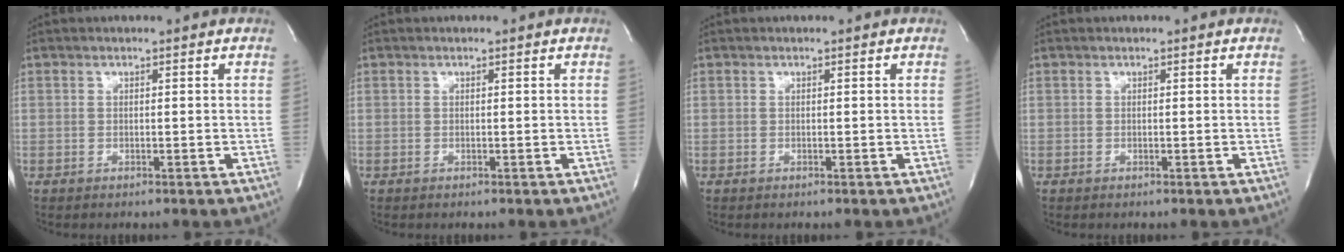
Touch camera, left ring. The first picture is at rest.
{"total": 0.0}
{"total": 0.0}
{"total": 0.0}